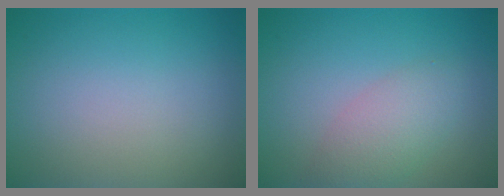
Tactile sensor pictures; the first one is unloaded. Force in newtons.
{"total": 3.2, "press": 3.2, "slide": 0.2}